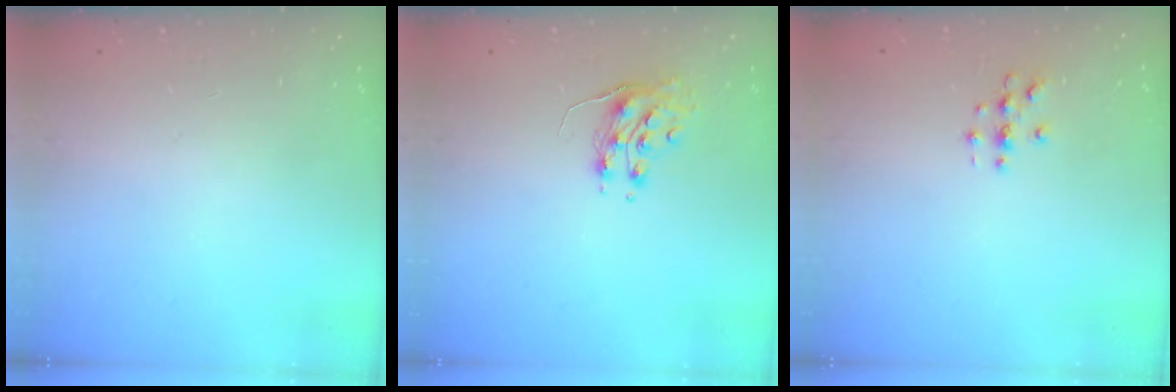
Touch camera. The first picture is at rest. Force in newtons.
{"total": 8.9, "press": 8.9, "slide": 0.3}
{"total": 2.9, "press": 2.9, "slide": 0.3}